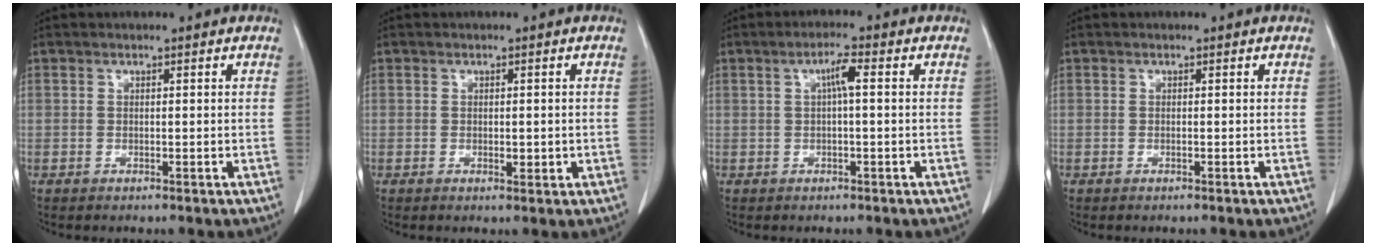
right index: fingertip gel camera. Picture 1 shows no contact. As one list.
[{"total": 1.6, "force": [-0.2, 0.6, 1.5], "torque": [-0.023, -0.003, 0.000]}, {"total": 2.8, "force": [0.5, 0.2, 2.8], "torque": [-0.053, 0.004, 0.009]}, {"total": 0.0}]